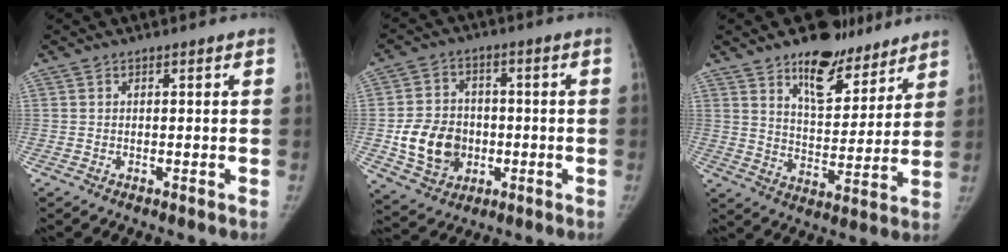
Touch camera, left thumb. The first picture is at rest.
{"total": 12.0, "force": [-2.1, 9.9, 6.5], "torque": [-0.082, 0.009, -0.030]}
{"total": 14.0, "force": [9.8, 7.0, 7.1], "torque": [-0.062, -0.065, 0.158]}